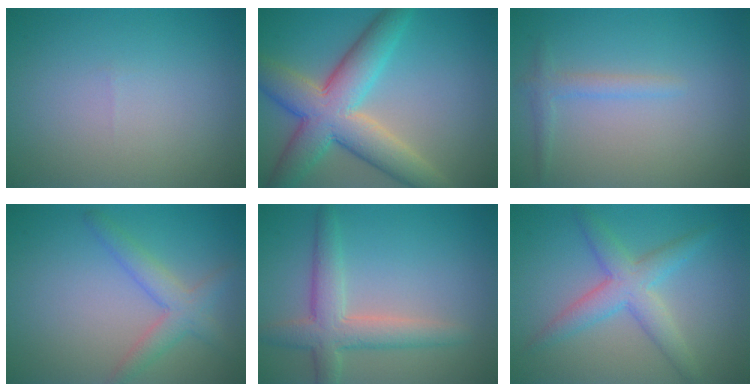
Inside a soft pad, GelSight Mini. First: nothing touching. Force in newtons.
{"total": 9.0, "press": 9.0, "slide": 0.3}
{"total": 1.5, "press": 1.5, "slide": 0.2}
{"total": 3.1, "press": 3.1, "slide": 0.2}
{"total": 4.4, "press": 4.4, "slide": 0.3}
{"total": 4.1, "press": 4.1, "slide": 0.0}